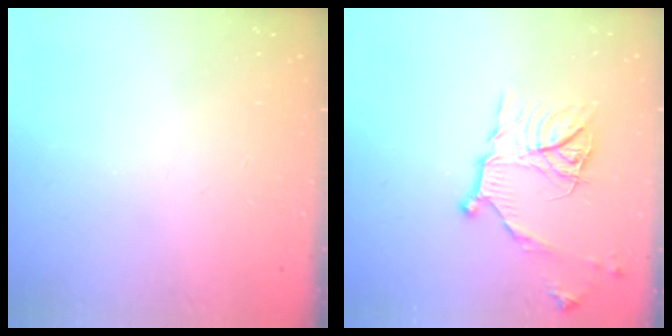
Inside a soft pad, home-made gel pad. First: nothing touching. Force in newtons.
{"total": 14.7, "press": 14.7, "slide": 0.2}